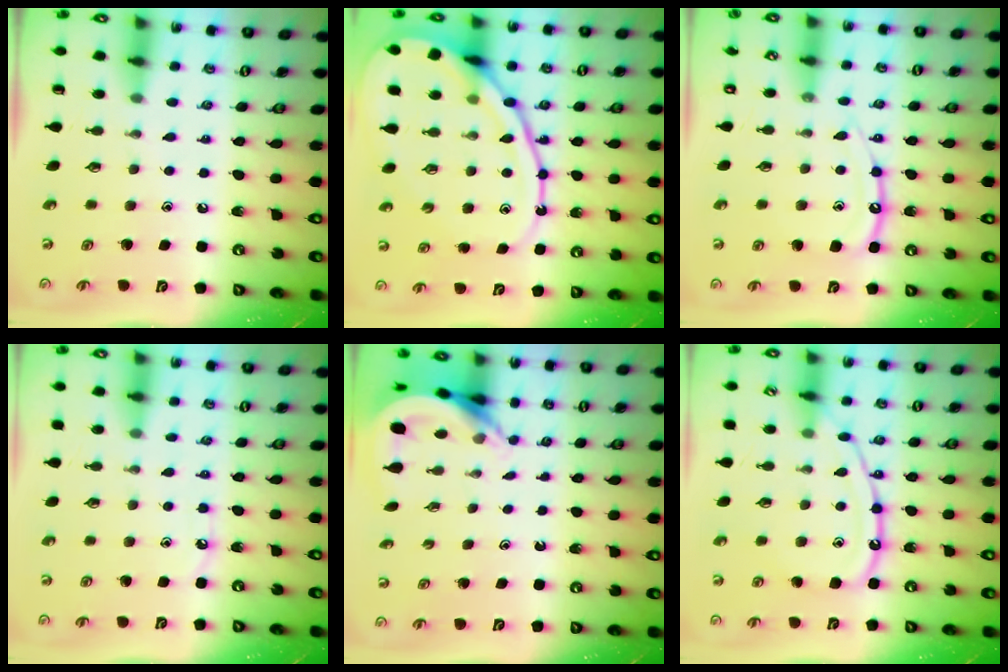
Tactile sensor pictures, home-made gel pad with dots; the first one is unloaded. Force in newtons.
{"total": 16.5, "press": 16.4, "slide": 1.5}
{"total": 11.4, "press": 11.3, "slide": 1.1}
{"total": 3.9, "press": 3.9, "slide": 0.5}
{"total": 4.6, "press": 4.6, "slide": 0.5}
{"total": 12.9, "press": 12.8, "slide": 1.3}